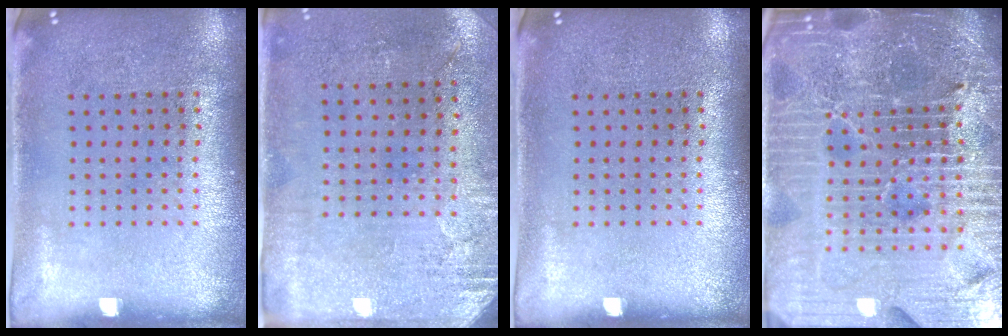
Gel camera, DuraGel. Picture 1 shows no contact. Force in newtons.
{"total": 2.8, "press": 2.4, "slide": 1.5}
{"total": 0.0}
{"total": 7.3, "press": 6.3, "slide": 3.7}